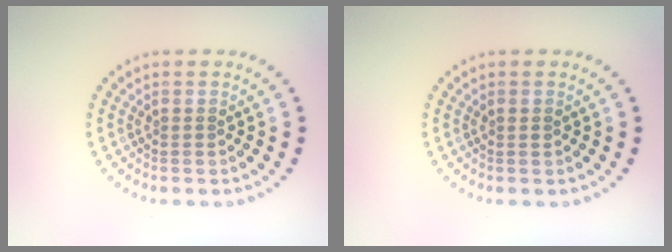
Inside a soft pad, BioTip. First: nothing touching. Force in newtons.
{"total": 0.7, "press": 0.7, "slide": 0.0}